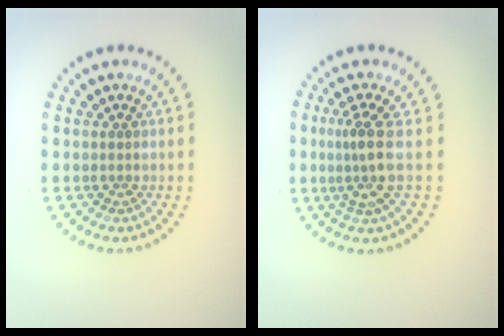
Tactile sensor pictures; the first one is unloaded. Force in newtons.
{"total": 3.2, "press": 2.2, "slide": 2.3}